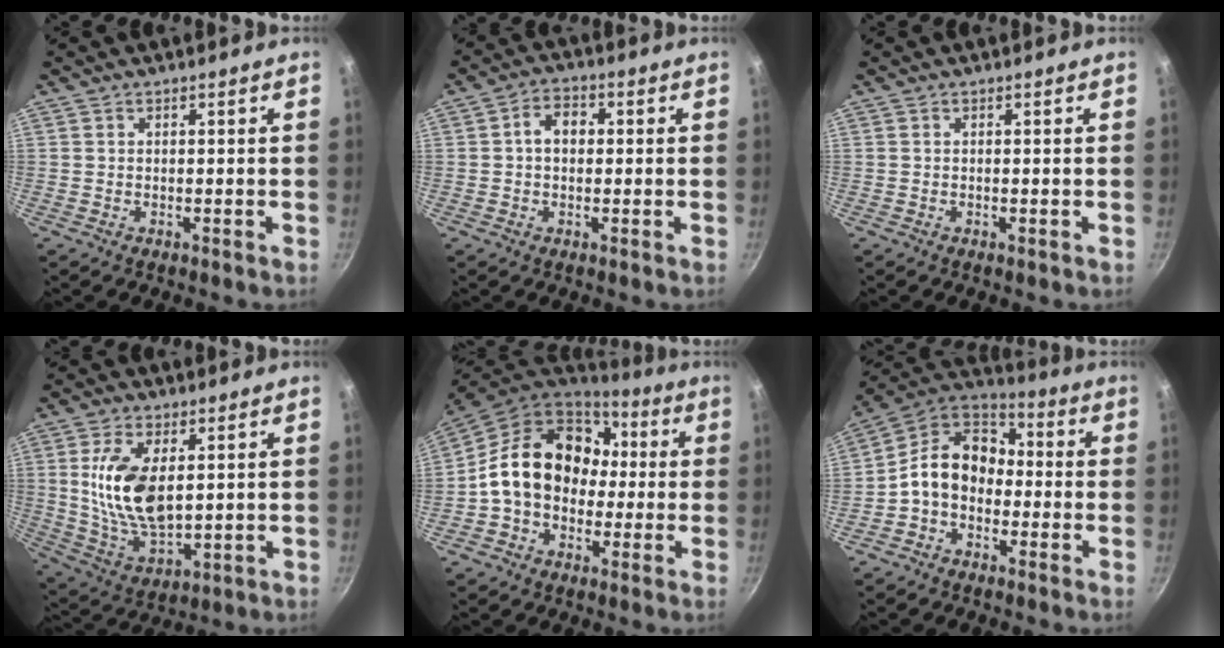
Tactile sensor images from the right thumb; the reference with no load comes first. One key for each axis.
{"total": 5.1, "fx": 0.4, "fy": 3.8, "fz": 3.4, "tx": -0.035, "ty": 0.015, "tz": -0.001}
{"total": 0.0}
{"total": 14.1, "fx": 2.6, "fy": 7.3, "fz": 11.7, "tx": -0.218, "ty": -0.018, "tz": 0.059}
{"total": 19.1, "fx": 1.0, "fy": 15.0, "fz": 11.8, "tx": -0.168, "ty": 0.051, "tz": 0.009}
{"total": 12.7, "fx": -1.9, "fy": 9.6, "fz": 8.1, "tx": -0.108, "ty": 0.050, "tz": -0.060}